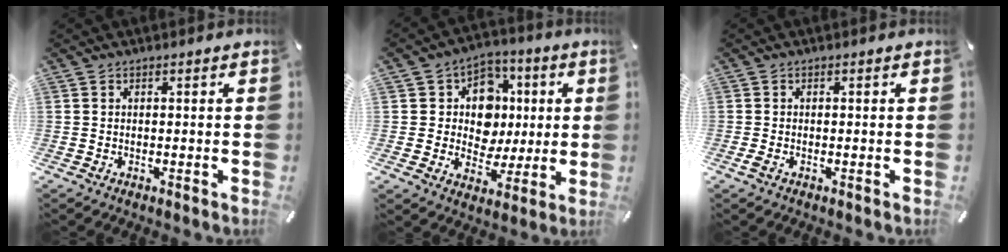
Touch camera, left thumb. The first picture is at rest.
{"total": 12.4, "force": [1.2, 11.0, 5.6], "torque": [-0.076, 0.000, 0.029]}
{"total": 0.9, "force": [-0.3, 0.3, 0.8], "torque": [-0.022, -0.004, -0.008]}